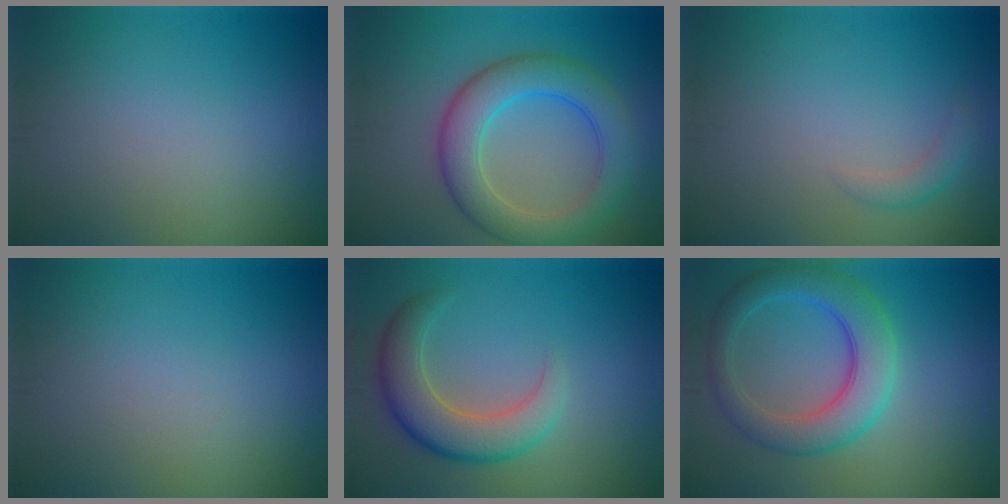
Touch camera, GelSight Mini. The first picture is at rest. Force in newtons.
{"total": 6.8, "press": 6.8, "slide": 0.0}
{"total": 1.4, "press": 1.4, "slide": 0.1}
{"total": 0.0}
{"total": 5.5, "press": 5.5, "slide": 0.5}
{"total": 6.2, "press": 6.2, "slide": 0.1}